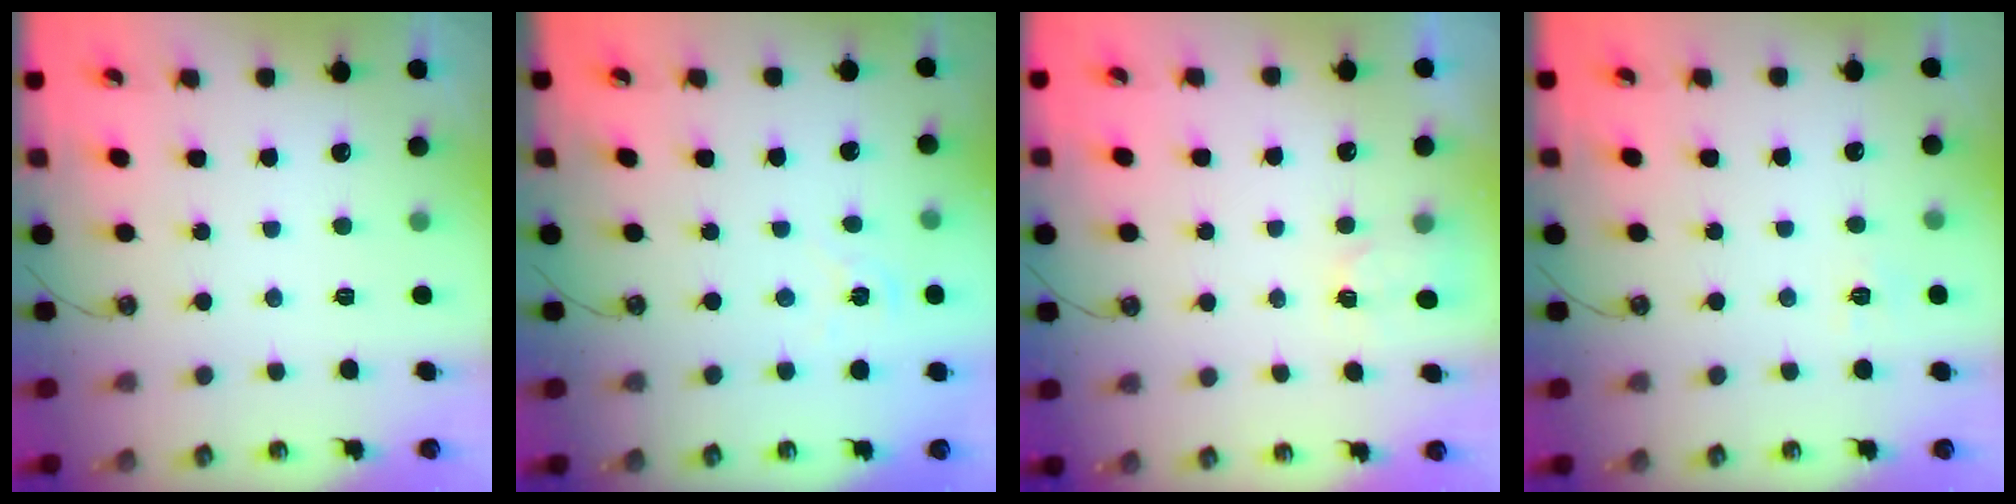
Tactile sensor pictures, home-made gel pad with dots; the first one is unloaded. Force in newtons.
{"total": 1.6, "press": 1.5, "slide": 0.3}
{"total": 2.6, "press": 2.5, "slide": 0.4}
{"total": 5.8, "press": 5.7, "slide": 0.8}